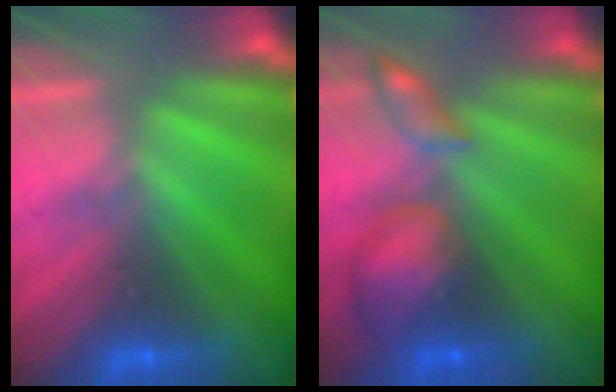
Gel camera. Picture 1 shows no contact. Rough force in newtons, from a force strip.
{"total": 7.5}